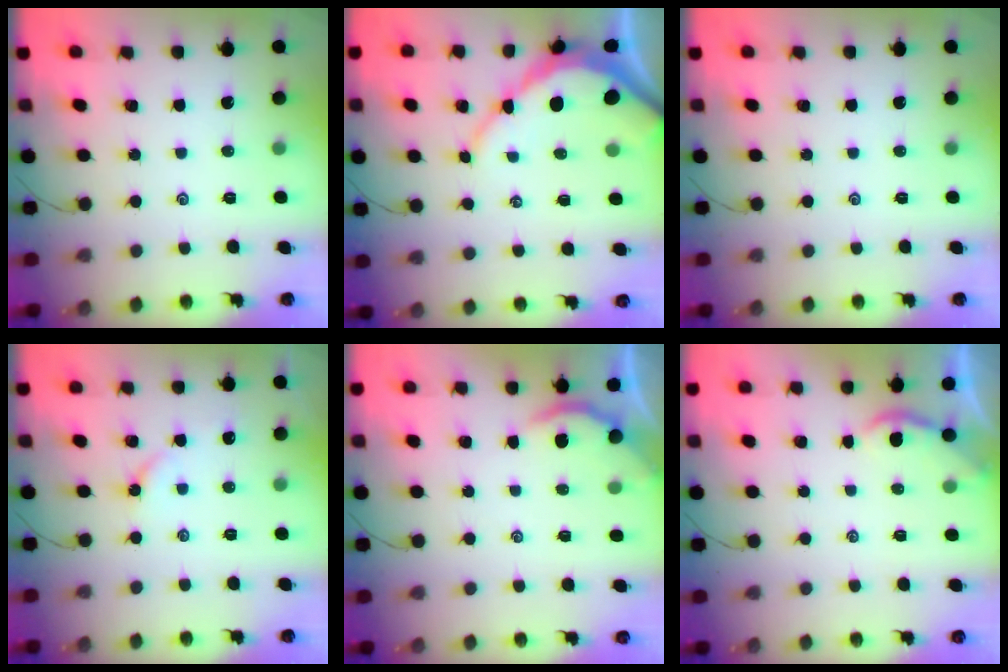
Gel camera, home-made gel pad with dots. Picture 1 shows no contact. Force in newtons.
{"total": 8.7, "press": 8.6, "slide": 1.1}
{"total": 0.0}
{"total": 5.9, "press": 5.8, "slide": 0.7}
{"total": 2.1, "press": 2.0, "slide": 0.4}
{"total": 1.3, "press": 1.3, "slide": 0.3}